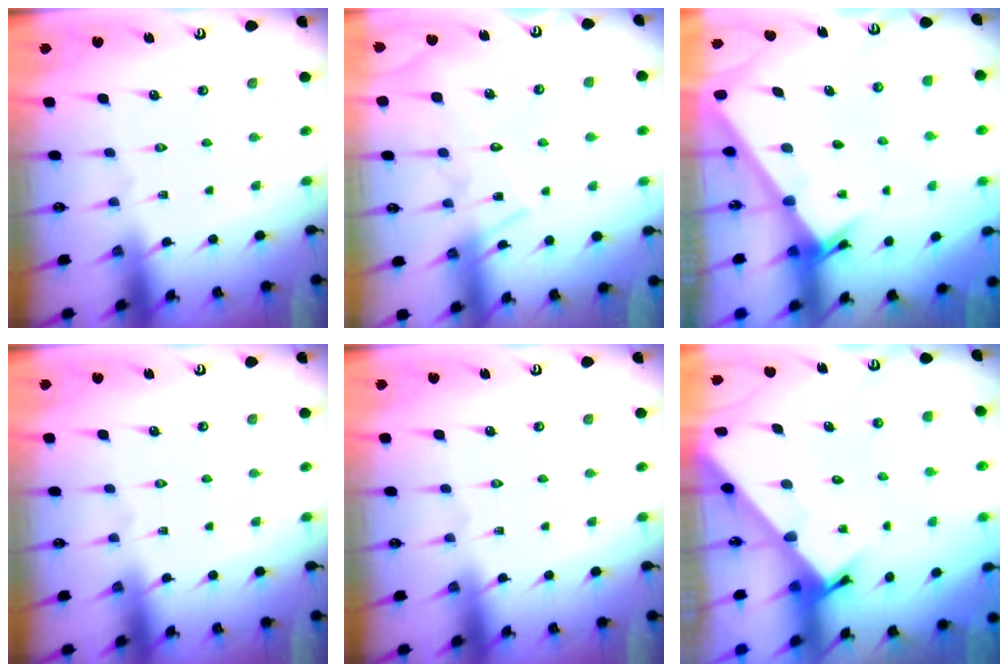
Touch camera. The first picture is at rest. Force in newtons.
{"total": 12.5, "press": 12.4, "slide": 0.7}
{"total": 2.3, "press": 2.3, "slide": 0.2}
{"total": 0.0}
{"total": 0.0}
{"total": 3.5, "press": 3.5, "slide": 0.3}